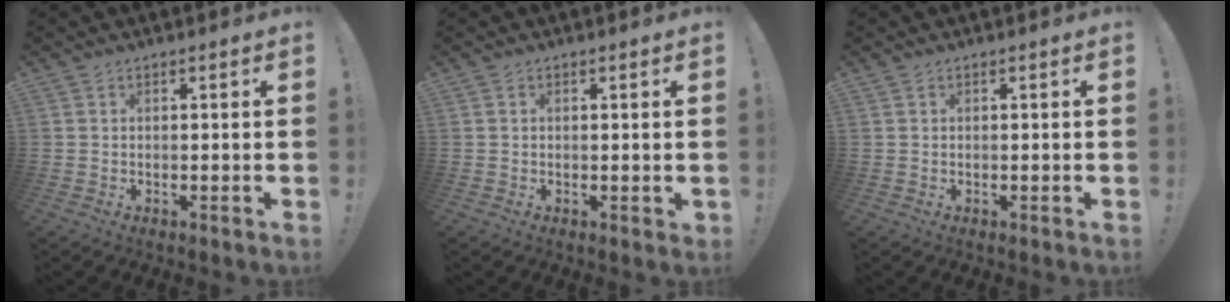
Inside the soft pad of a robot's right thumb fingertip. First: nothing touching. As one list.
[{"total": 0.9, "force": [0.4, 0.7, 0.5], "torque": [-0.004, -0.001, 0.006]}, {"total": 0.0}]